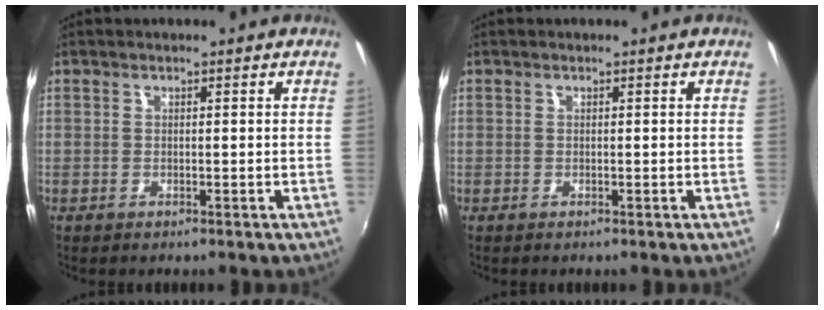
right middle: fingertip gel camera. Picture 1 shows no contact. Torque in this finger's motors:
{"motor_torque": [-0.09, -0.03, -0.01, -0.03]}